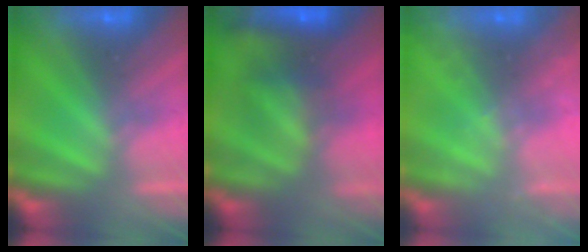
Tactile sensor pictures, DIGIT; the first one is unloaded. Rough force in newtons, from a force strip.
{"total": 7.8}
{"total": 2.3}